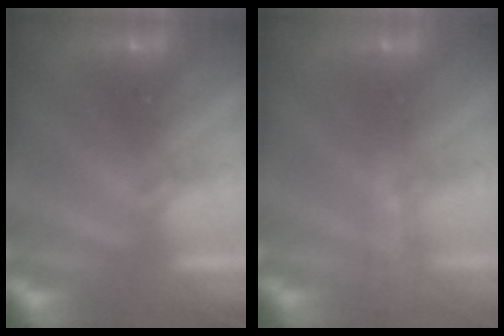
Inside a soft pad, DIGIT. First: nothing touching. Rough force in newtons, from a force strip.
{"total": 2.8}